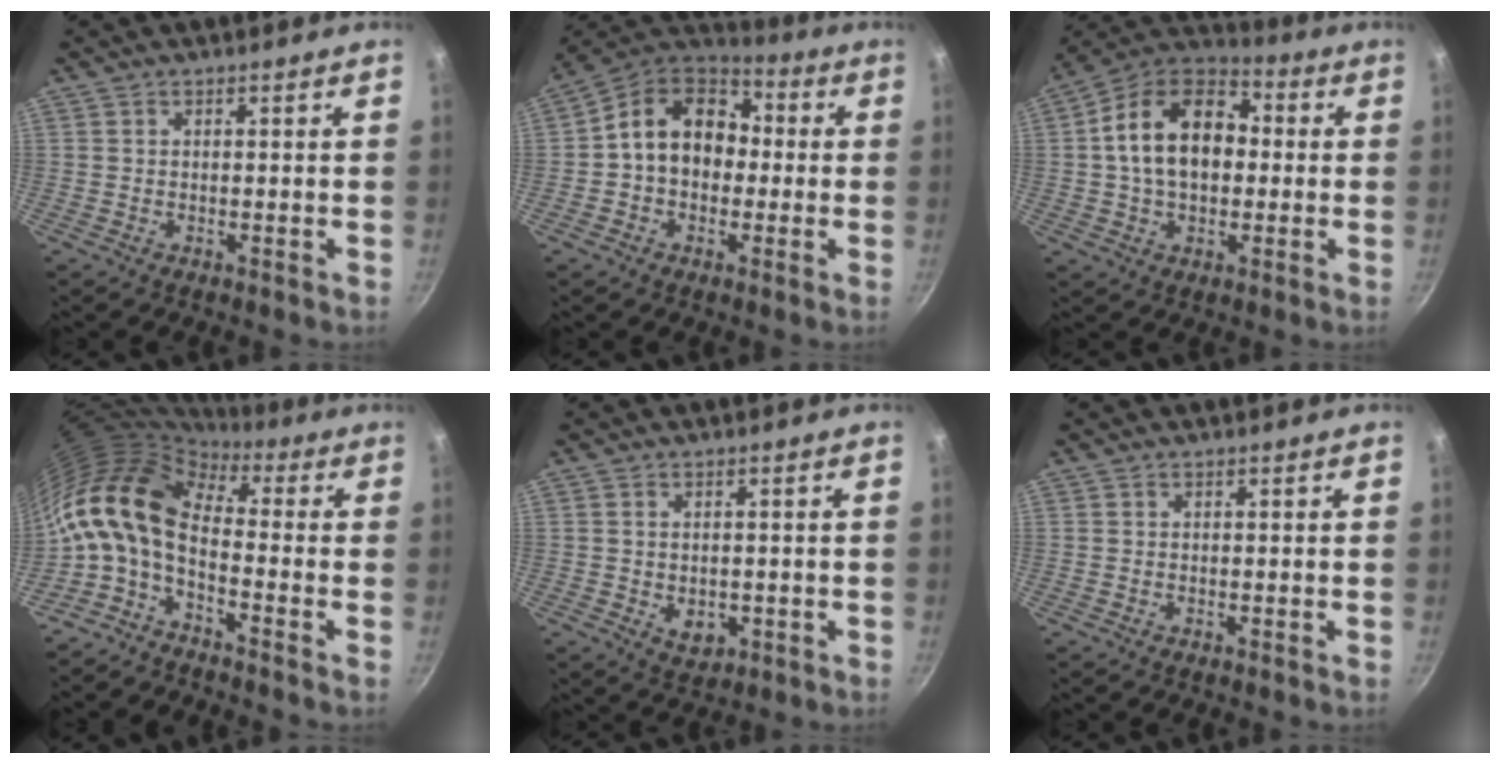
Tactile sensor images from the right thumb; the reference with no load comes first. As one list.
[{"total": 14.5, "force": [0.5, 11.0, 9.3], "torque": [-0.108, 0.039, -0.012]}, {"total": 17.4, "force": [1.1, 11.8, 12.8], "torque": [-0.188, 0.035, 0.000]}, {"total": 13.1, "force": [-0.6, 7.0, 11.0], "torque": [-0.206, 0.024, -0.029]}, {"total": 4.1, "force": [-0.7, 3.0, 2.7], "torque": [-0.035, -0.007, -0.003]}, {"total": 0.0}]